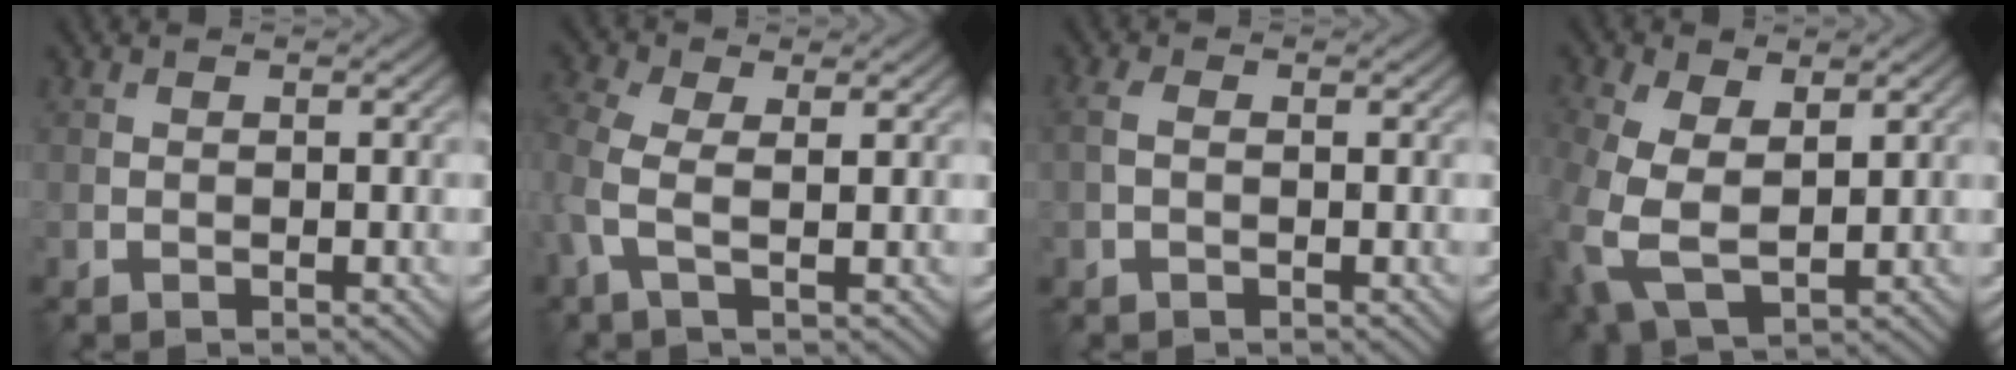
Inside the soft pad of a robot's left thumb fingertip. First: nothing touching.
{"total": 4.7, "force": [0.1, 2.2, 4.1], "torque": [-0.117, 0.005, -0.003]}
{"total": 1.9, "force": [0.0, 1.2, 1.5], "torque": [-0.040, 0.005, -0.001]}
{"total": 9.4, "force": [-0.1, 5.9, 7.3], "torque": [-0.219, -0.014, 0.007]}